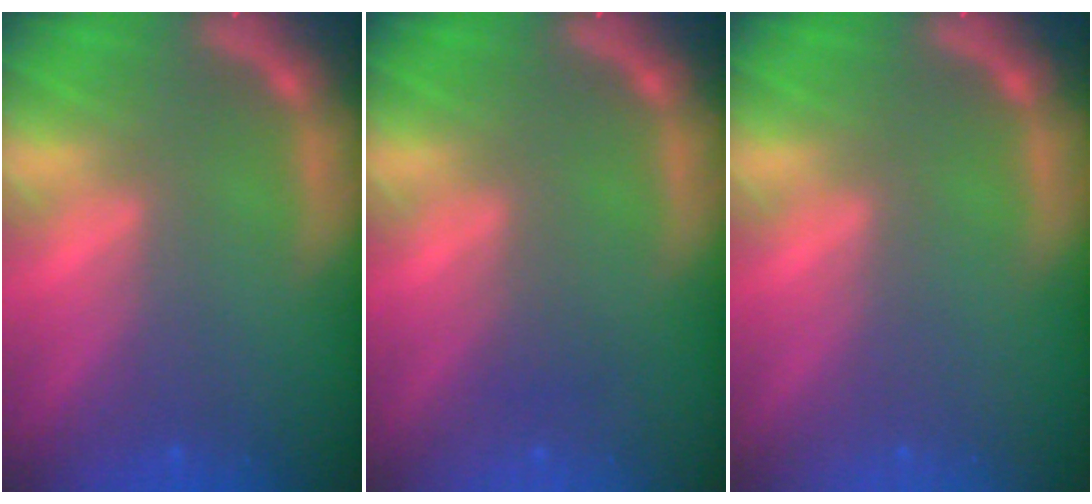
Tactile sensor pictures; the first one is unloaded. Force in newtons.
{"total": 1.0}
{"total": 0.0}